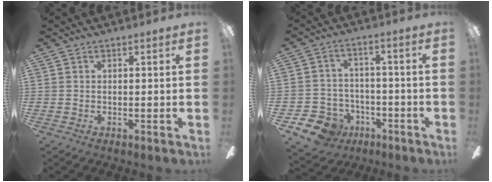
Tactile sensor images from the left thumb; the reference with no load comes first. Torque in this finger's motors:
{"motor_torque": [-0.34, 0.43, -0.30, 0.36, 0.01]}